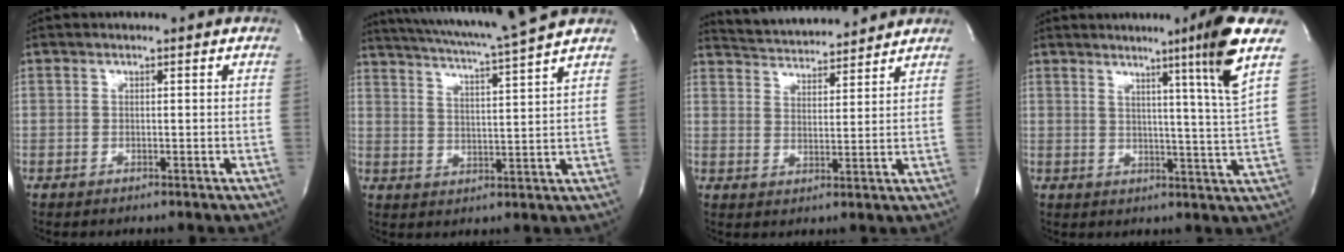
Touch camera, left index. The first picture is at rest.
{"total": 14.4, "force": [12.6, -1.8, 6.6], "torque": [-0.124, -0.018, 0.182]}
{"total": 11.0, "force": [10.6, 1.4, 2.8], "torque": [-0.053, 0.011, 0.162]}
{"total": 8.6, "force": [4.5, -3.4, 6.4], "torque": [-0.102, -0.036, 0.068]}